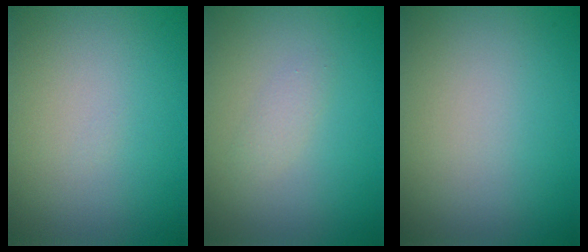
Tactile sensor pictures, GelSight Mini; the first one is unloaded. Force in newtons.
{"total": 1.0, "press": 1.0, "slide": 0.1}
{"total": 0.0}